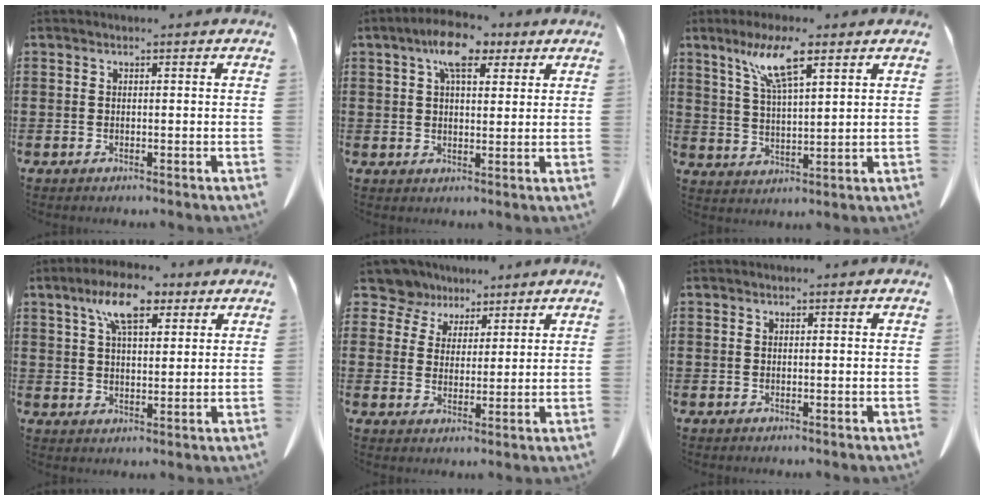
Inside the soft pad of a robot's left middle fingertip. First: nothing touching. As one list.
[{"total": 7.9, "force": [5.0, 3.2, 5.2], "torque": [-0.101, -0.001, 0.088]}, {"total": 8.5, "force": [5.3, 1.5, 6.5], "torque": [-0.141, 0.000, 0.091]}, {"total": 8.8, "force": [5.5, 3.4, 6.1], "torque": [-0.118, -0.002, 0.095]}, {"total": 6.5, "force": [5.1, 3.9, 1.0], "torque": [-0.049, -0.014, 0.094]}, {"total": 0.0}]